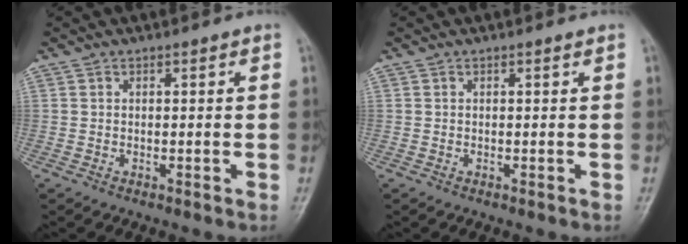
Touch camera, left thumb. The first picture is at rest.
{"total": 0.0}